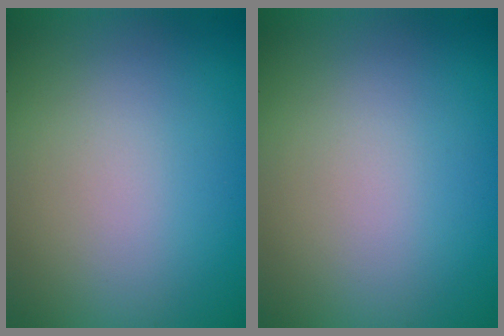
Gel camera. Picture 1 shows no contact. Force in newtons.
{"total": 0.0}